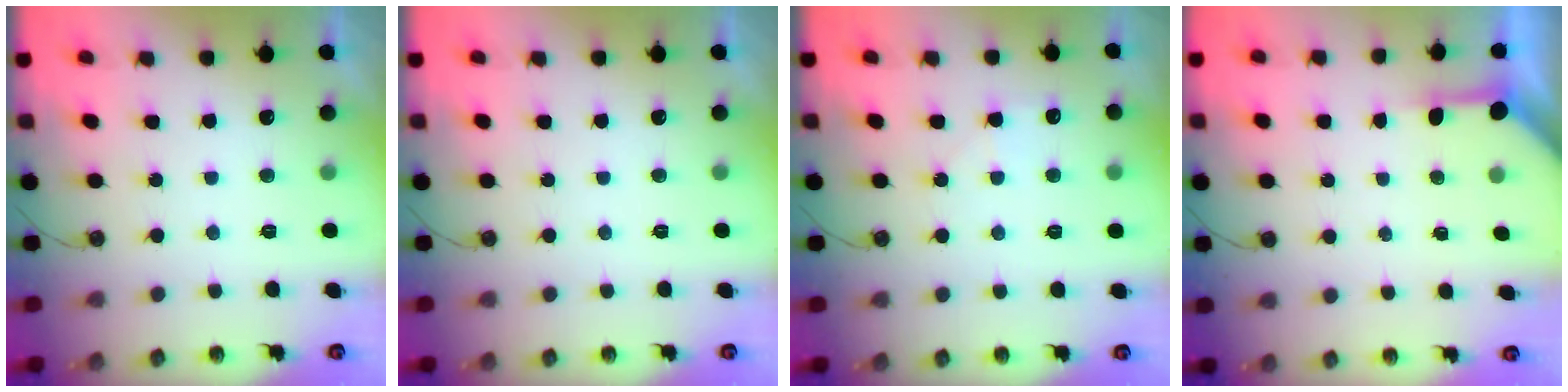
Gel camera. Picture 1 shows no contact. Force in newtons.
{"total": 0.0}
{"total": 5.9, "press": 5.9, "slide": 0.7}
{"total": 3.7, "press": 3.7, "slide": 0.2}